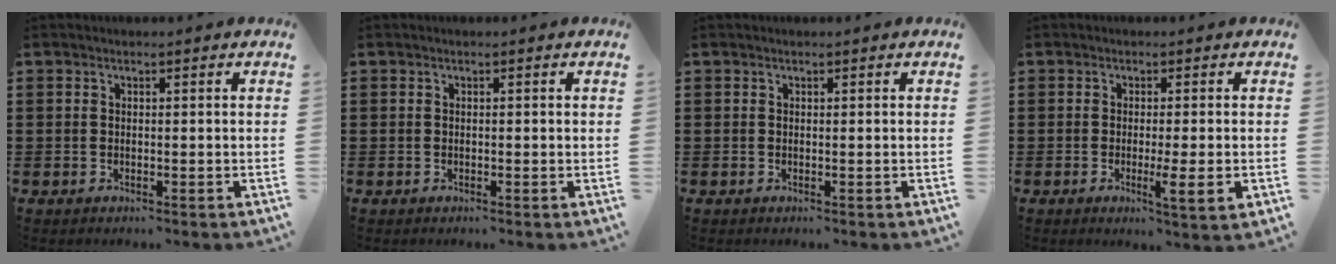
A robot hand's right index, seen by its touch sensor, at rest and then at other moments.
{"total": 0.0}
{"total": 0.0}
{"total": 4.2, "force": [-1.0, 0.0, 4.1], "torque": [-0.068, -0.012, -0.017]}